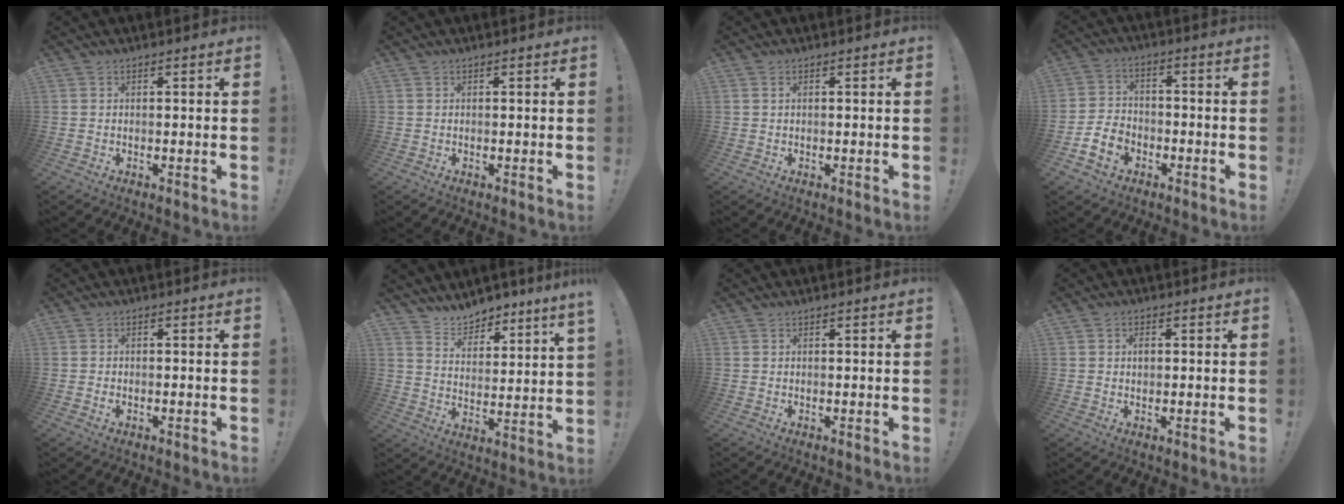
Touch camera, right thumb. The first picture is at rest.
{"total": 0.0}
{"total": 0.6, "force": [0.3, 0.3, 0.5], "torque": [-0.018, 0.005, 0.007]}
{"total": 8.5, "force": [-4.6, 6.0, 3.8], "torque": [-0.081, 0.025, -0.083]}
{"total": 1.3, "force": [-0.8, 0.7, 0.8], "torque": [-0.015, 0.005, -0.014]}
{"total": 7.3, "force": [7.3, 0.9, 0.5], "torque": [-0.025, -0.061, 0.137]}
{"total": 0.0}
{"total": 1.8, "force": [0.5, 1.4, 0.9], "torque": [-0.003, 0.001, 0.003]}